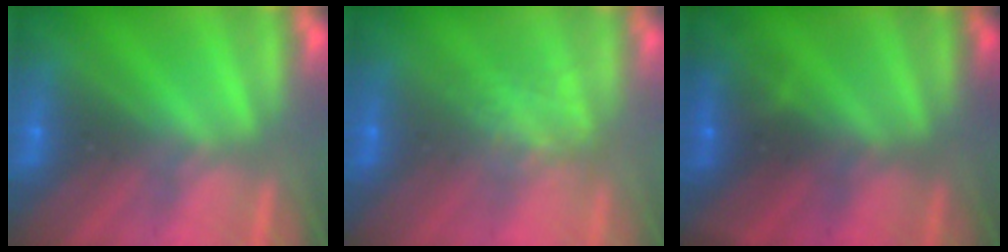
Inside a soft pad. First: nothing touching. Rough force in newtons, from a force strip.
{"total": 1.2}
{"total": 2.7}